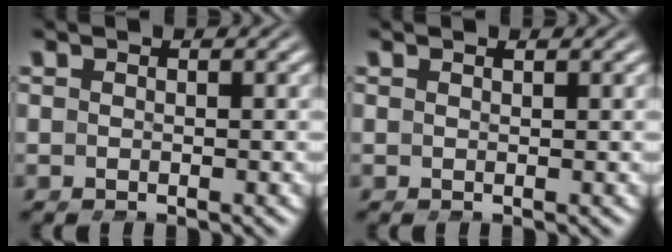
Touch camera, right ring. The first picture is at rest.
{"total": 0.6, "force": [0.3, -0.4, -0.1], "torque": [0.006, 0.000, 0.008]}